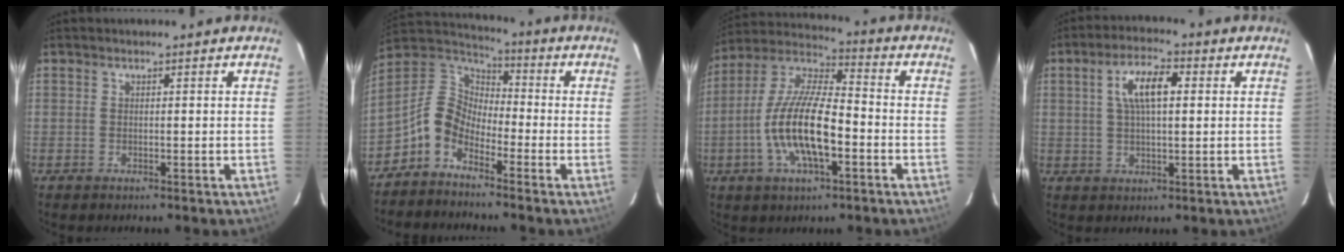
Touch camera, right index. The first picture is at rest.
{"total": 9.3, "force": [-5.2, 5.9, 5.0], "torque": [-0.108, 0.030, -0.122]}
{"total": 15.7, "force": [-4.5, 5.2, 14.1], "torque": [-0.284, -0.003, -0.088]}
{"total": 7.6, "force": [1.9, 2.8, 6.8], "torque": [-0.127, 0.016, 0.034]}